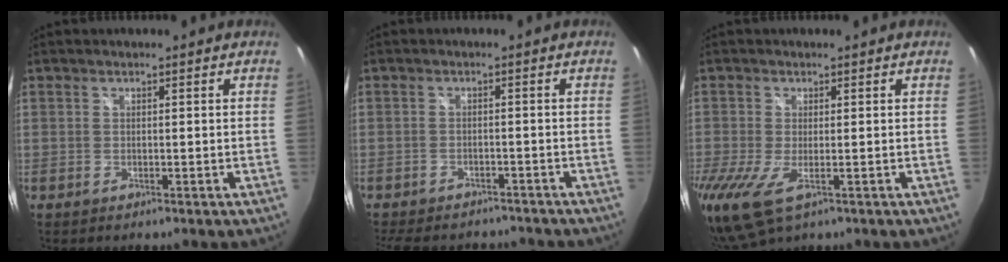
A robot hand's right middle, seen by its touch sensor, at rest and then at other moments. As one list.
[{"total": 11.2, "force": [-9.6, 3.9, 4.2], "torque": [-0.097, -0.011, -0.133]}, {"total": 5.9, "force": [-2.6, 2.1, 4.8], "torque": [-0.107, -0.025, -0.045]}]